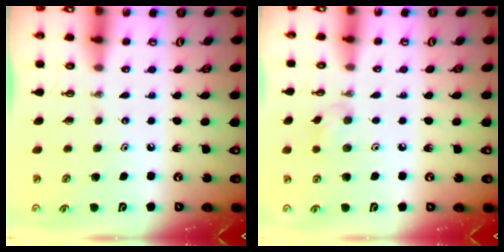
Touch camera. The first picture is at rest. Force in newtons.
{"total": 6.0, "press": 5.7, "slide": 1.9}